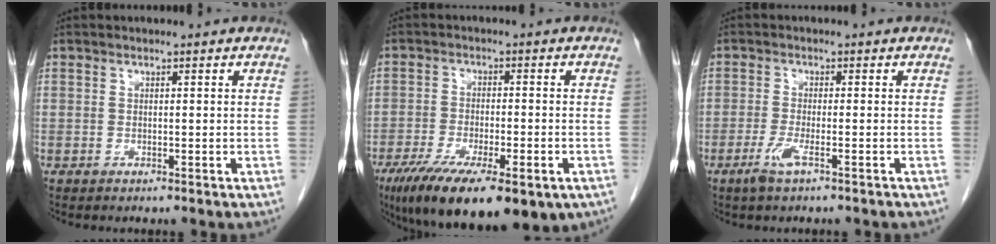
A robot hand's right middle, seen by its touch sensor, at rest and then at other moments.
{"total": 18.6, "force": [-11.8, 5.1, 13.4], "torque": [-0.201, -0.034, -0.177]}
{"total": 3.1, "force": [-1.8, 0.1, 2.5], "torque": [-0.056, -0.007, -0.035]}